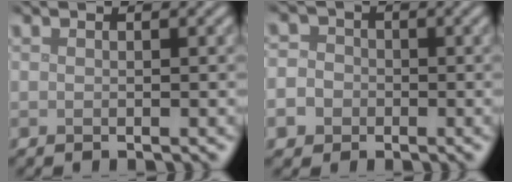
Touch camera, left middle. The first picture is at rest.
{"total": 5.1, "force": [-1.8, 4.6, 1.3], "torque": [-0.016, 0.003, -0.058]}